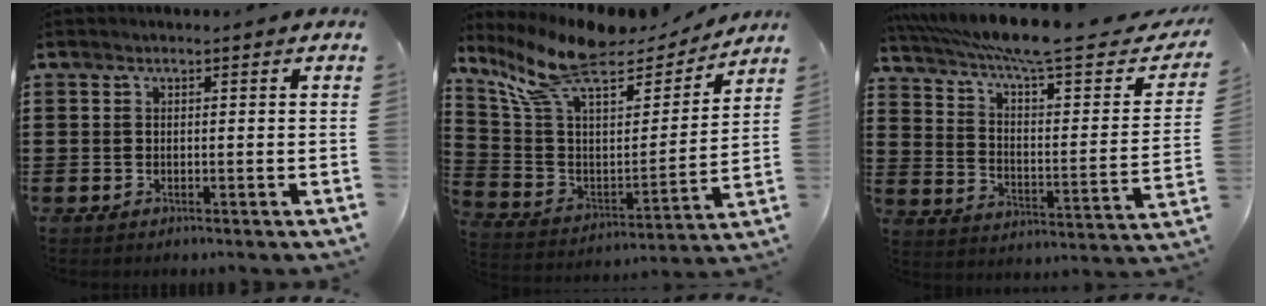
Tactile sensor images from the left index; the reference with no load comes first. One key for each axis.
{"total": 11.6, "fx": 8.7, "fy": 4.1, "fz": 6.5, "tx": -0.166, "ty": -0.046, "tz": 0.151}
{"total": 9.4, "fx": 6.8, "fy": 0.9, "fz": 6.5, "tx": -0.141, "ty": -0.041, "tz": 0.107}